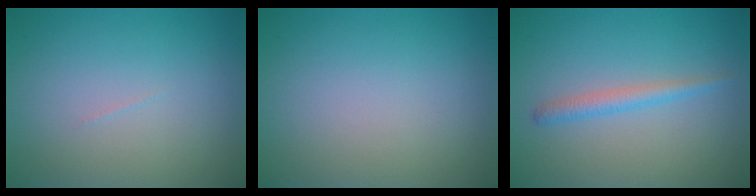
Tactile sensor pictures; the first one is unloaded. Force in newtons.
{"total": 0.0}
{"total": 1.7, "press": 1.7, "slide": 0.0}